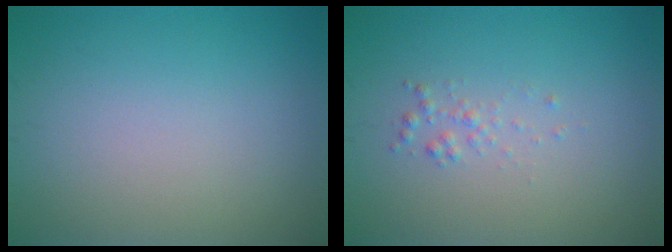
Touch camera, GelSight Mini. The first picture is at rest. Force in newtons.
{"total": 0.9, "press": 0.9, "slide": 0.0}